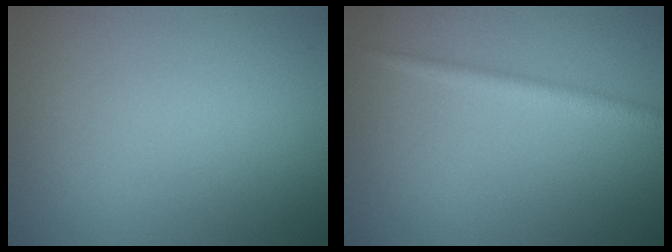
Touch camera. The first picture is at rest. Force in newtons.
{"total": 1.9, "press": 1.9, "slide": 0.1}